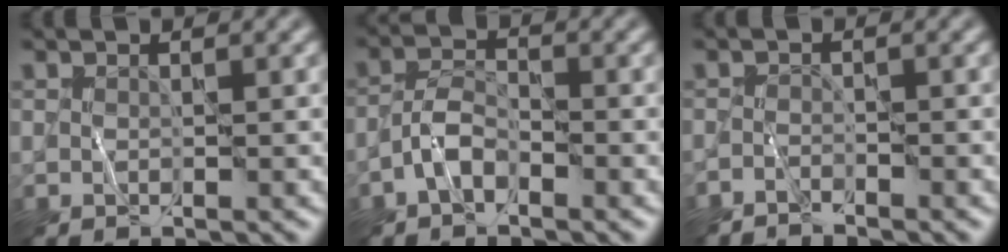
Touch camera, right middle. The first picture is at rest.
{"total": 2.5, "force": [-1.5, 1.2, 1.6], "torque": [-0.029, 0.012, -0.037]}
{"total": 1.6, "force": [-1.6, 0.2, 0.2], "torque": [-0.005, -0.001, -0.037]}